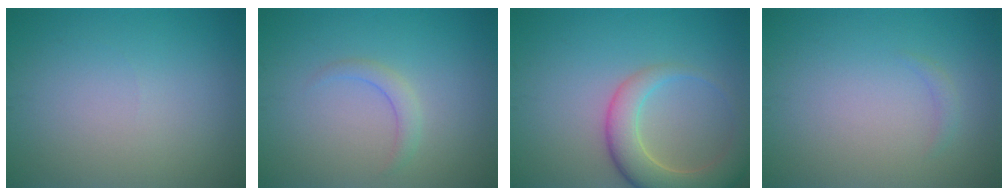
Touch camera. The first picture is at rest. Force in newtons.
{"total": 1.4, "press": 1.4, "slide": 0.0}
{"total": 5.7, "press": 5.7, "slide": 0.8}
{"total": 0.7, "press": 0.7, "slide": 0.1}